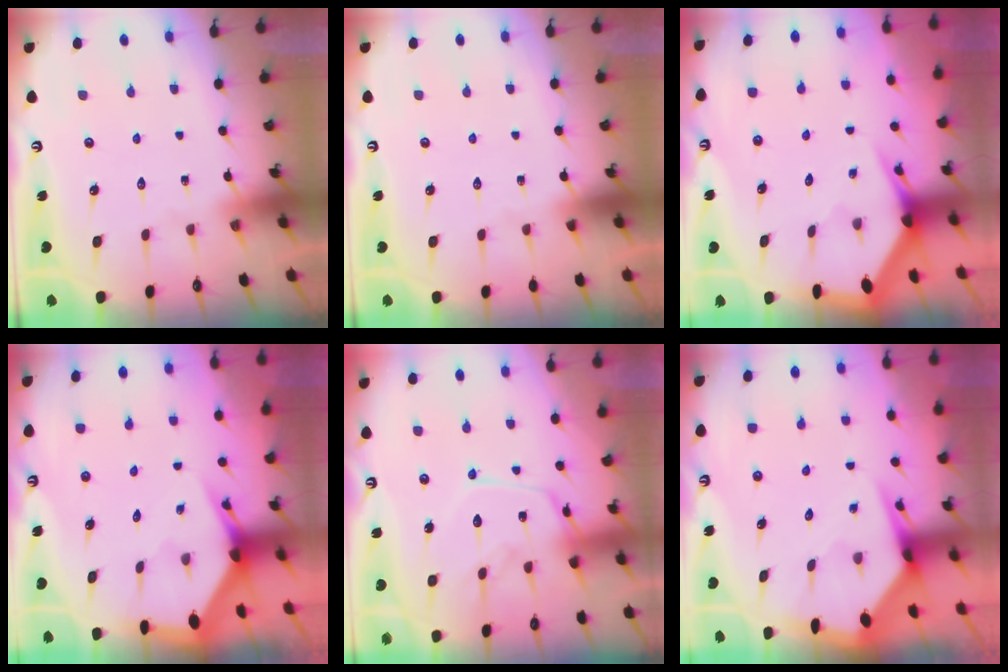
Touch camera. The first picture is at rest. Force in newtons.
{"total": 0.0}
{"total": 3.8, "press": 3.8, "slide": 0.1}
{"total": 3.7, "press": 3.7, "slide": 0.3}
{"total": 14.5, "press": 14.5, "slide": 1.0}
{"total": 5.3, "press": 5.2, "slide": 0.5}